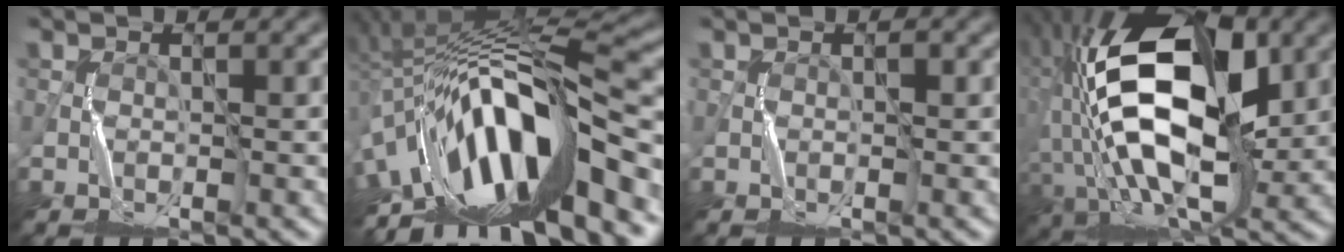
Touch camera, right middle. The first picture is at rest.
{"total": 15.0, "force": [-6.2, 4.8, 12.8], "torque": [-0.202, 0.017, -0.099]}
{"total": 0.6, "force": [0.0, 0.3, 0.5], "torque": [-0.009, 0.003, -0.001]}
{"total": 16.8, "force": [1.0, 8.9, 14.2], "torque": [-0.273, 0.018, -0.004]}